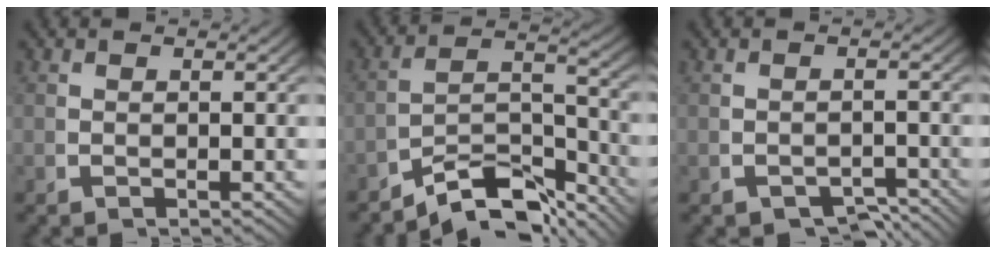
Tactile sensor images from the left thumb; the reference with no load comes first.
{"total": 8.6, "force": [-4.8, 4.2, 5.7], "torque": [-0.098, -0.033, -0.068]}
{"total": 2.8, "force": [-2.3, 1.1, 1.0], "torque": [-0.003, -0.011, -0.032]}